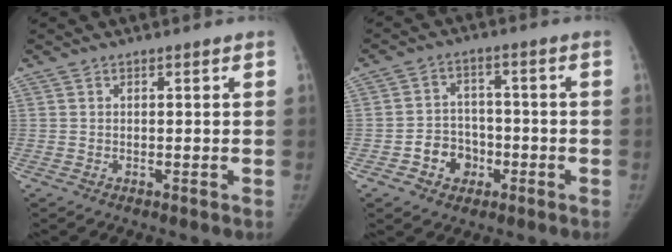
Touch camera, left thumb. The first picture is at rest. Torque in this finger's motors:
{"motor_torque": [-0.64, 0.71, 0.37, 0.49, 0.01]}